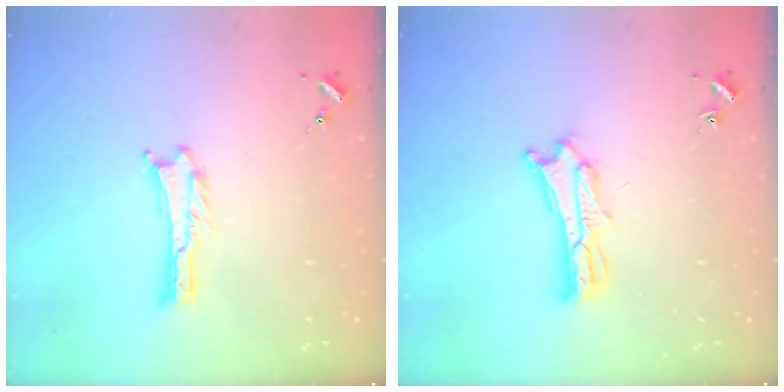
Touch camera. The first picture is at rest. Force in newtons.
{"total": 4.0, "press": 4.0, "slide": 0.4}